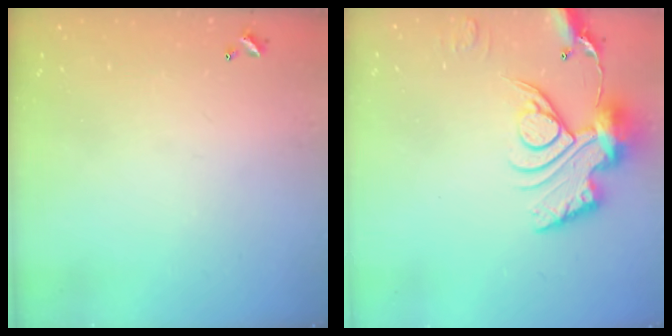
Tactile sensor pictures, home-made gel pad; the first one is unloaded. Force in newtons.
{"total": 15.5, "press": 15.4, "slide": 1.7}